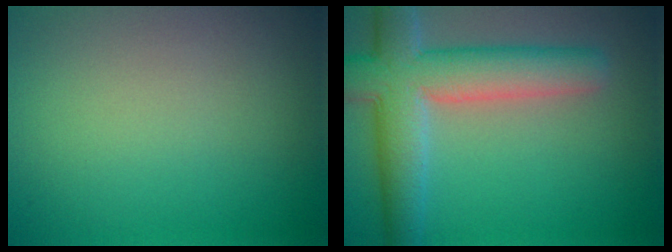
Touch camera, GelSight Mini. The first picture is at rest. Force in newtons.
{"total": 7.5, "press": 7.5, "slide": 0.5}